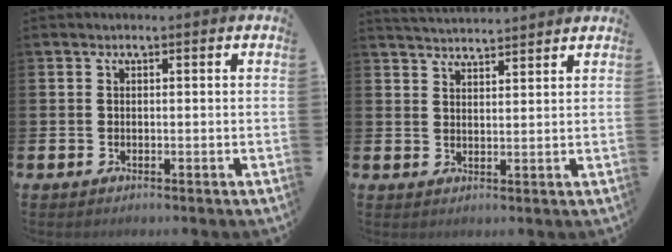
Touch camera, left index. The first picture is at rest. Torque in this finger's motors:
{"motor_torque": [-0.07, -2.07, -0.20, 0.00]}